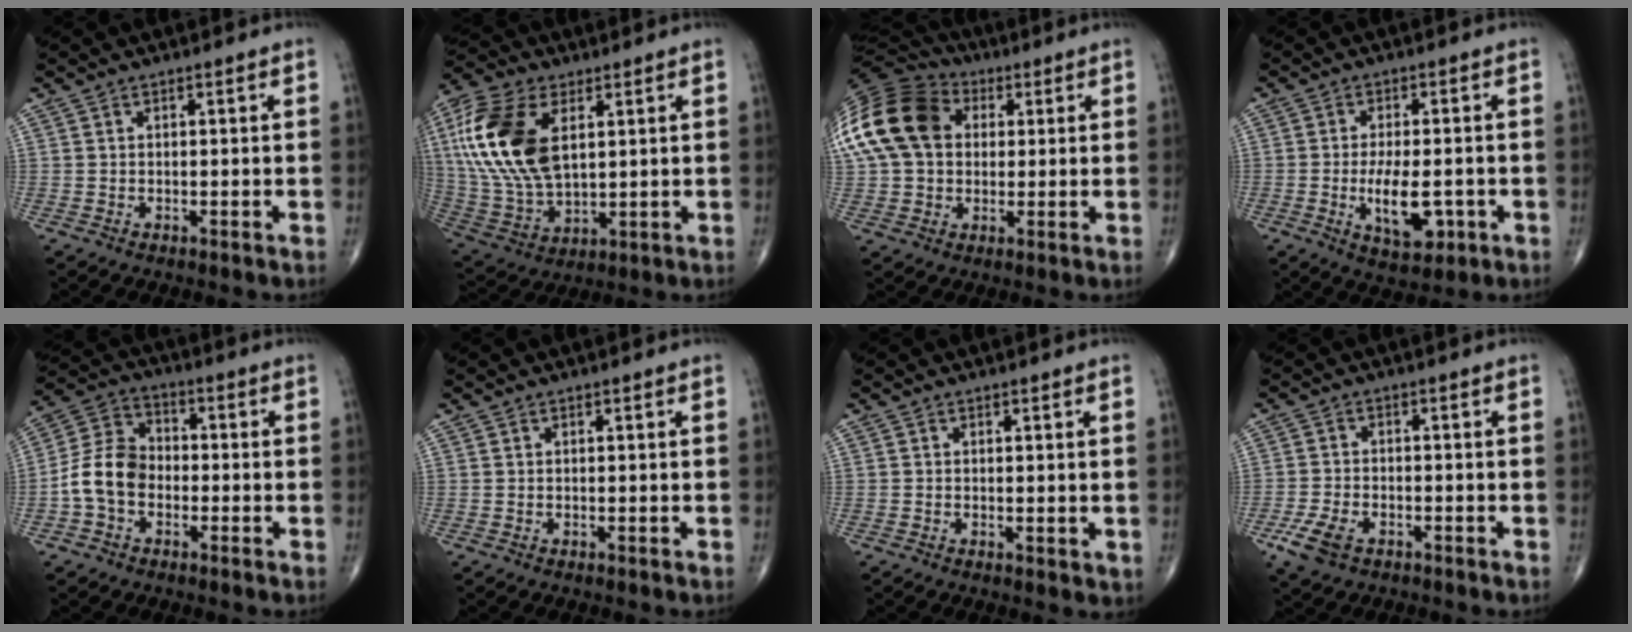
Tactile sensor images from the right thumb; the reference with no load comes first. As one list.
[{"total": 20.8, "force": [5.5, 11.7, 16.3], "torque": [-0.343, -0.014, 0.103]}, {"total": 21.3, "force": [4.6, 15.8, 13.6], "torque": [-0.292, 0.043, 0.080]}, {"total": 8.7, "force": [-2.2, 4.0, 7.4], "torque": [-0.120, -0.004, -0.028]}, {"total": 9.8, "force": [-2.4, 7.3, 6.1], "torque": [-0.107, 0.036, -0.059]}, {"total": 0.0}, {"total": 1.5, "force": [0.1, 0.8, 1.2], "torque": [-0.018, -0.006, -0.001]}, {"total": 6.1, "force": [-3.1, 3.5, 3.9], "torque": [-0.088, 0.007, -0.057]}]